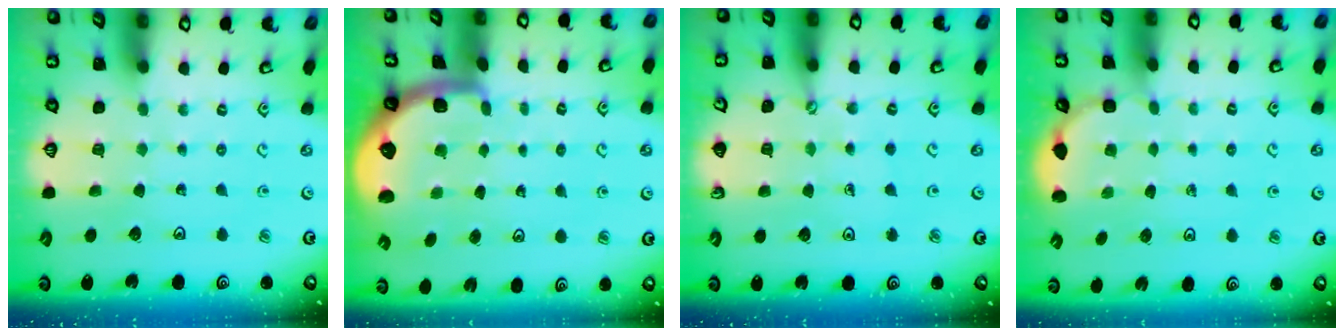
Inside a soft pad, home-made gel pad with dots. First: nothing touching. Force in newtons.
{"total": 2.4, "press": 2.3, "slide": 0.8}
{"total": 0.7, "press": 0.7, "slide": 0.0}
{"total": 2.5, "press": 2.2, "slide": 1.2}